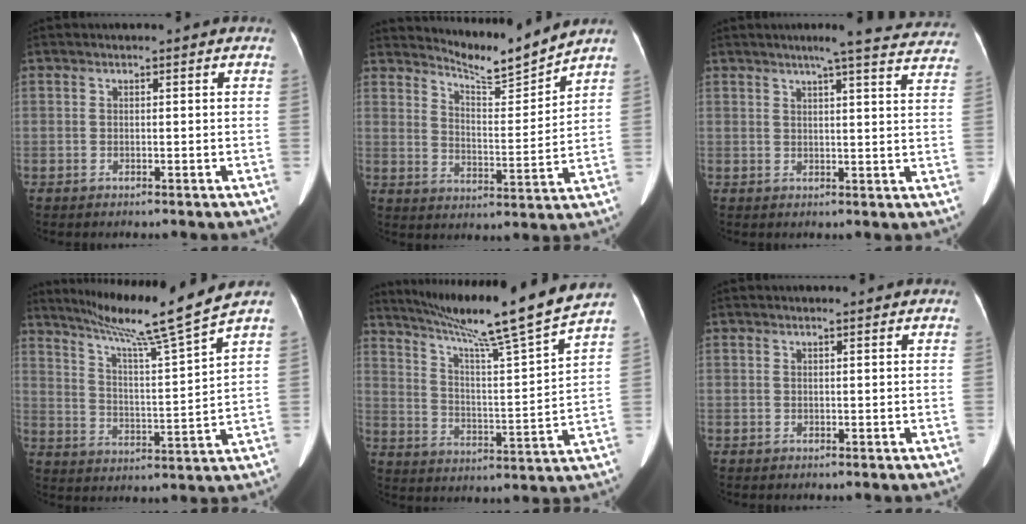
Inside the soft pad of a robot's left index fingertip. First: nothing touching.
{"total": 7.9, "force": [7.8, -1.4, 0.3], "torque": [-0.023, -0.034, 0.134]}
{"total": 16.6, "force": [15.0, 1.2, 7.2], "torque": [-0.081, -0.017, 0.160]}
{"total": 14.3, "force": [11.9, -3.0, 7.4], "torque": [-0.123, -0.027, 0.188]}
{"total": 19.6, "force": [16.5, -2.3, 10.2], "torque": [-0.173, -0.031, 0.242]}
{"total": 1.0, "force": [1.0, 0.1, 0.3], "torque": [-0.013, 0.009, 0.012]}